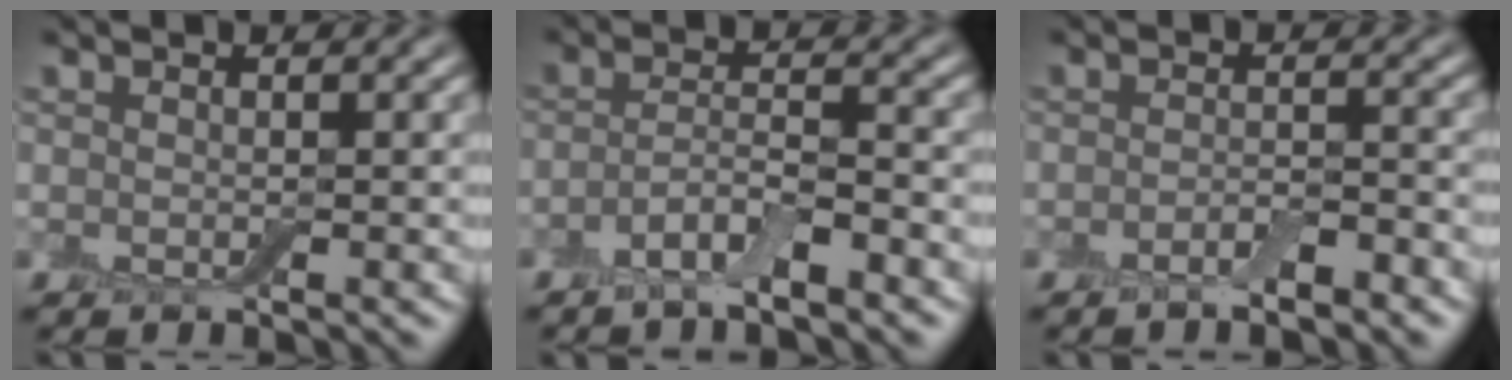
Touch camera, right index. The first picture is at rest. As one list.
[{"total": 3.3, "force": [-2.0, 0.8, 2.5], "torque": [-0.049, 0.004, -0.047]}, {"total": 2.0, "force": [-1.3, 0.4, 1.5], "torque": [-0.025, 0.001, -0.026]}]